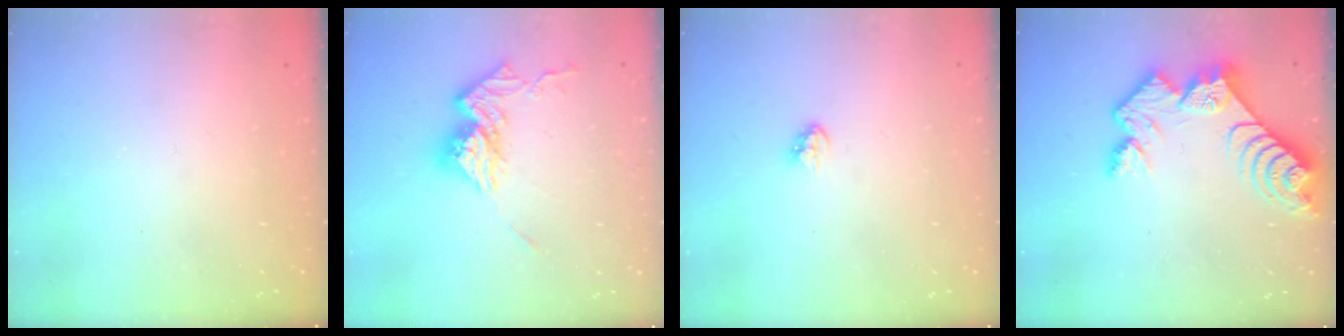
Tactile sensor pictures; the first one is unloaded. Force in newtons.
{"total": 14.1, "press": 14.1, "slide": 1.4}
{"total": 3.4, "press": 3.4, "slide": 0.1}
{"total": 12.9, "press": 12.8, "slide": 1.1}